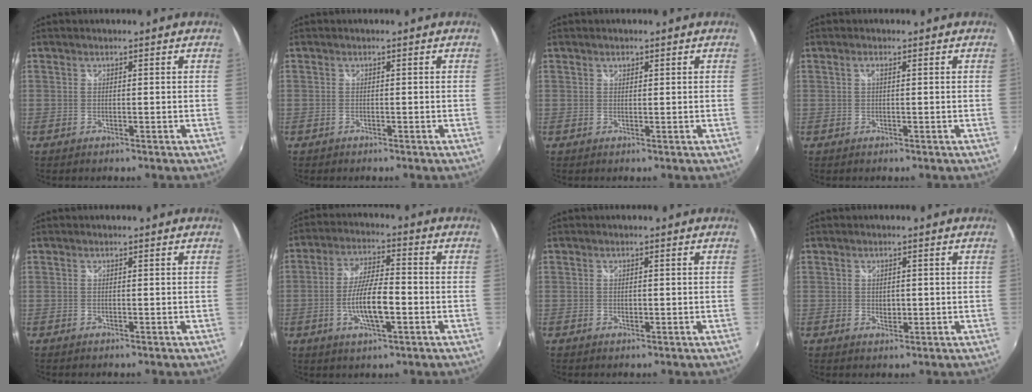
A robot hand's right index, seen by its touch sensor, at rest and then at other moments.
{"total": 0.7, "force": [-0.5, 0.5, 0.0], "torque": [-0.002, -0.002, -0.010]}
{"total": 0.8, "force": [0.5, 0.5, 0.2], "torque": [-0.002, 0.002, 0.007]}
{"total": 0.7, "force": [0.3, 0.1, 0.6], "torque": [-0.011, 0.002, 0.003]}
{"total": 0.0}
{"total": 9.3, "force": [-2.6, 2.4, 8.6], "torque": [-0.166, -0.003, -0.046]}
{"total": 0.7, "force": [0.0, 0.5, 0.4], "torque": [-0.006, -0.001, 0.001]}
{"total": 1.8, "force": [0.0, 1.4, 1.1], "torque": [-0.013, -0.001, 0.002]}